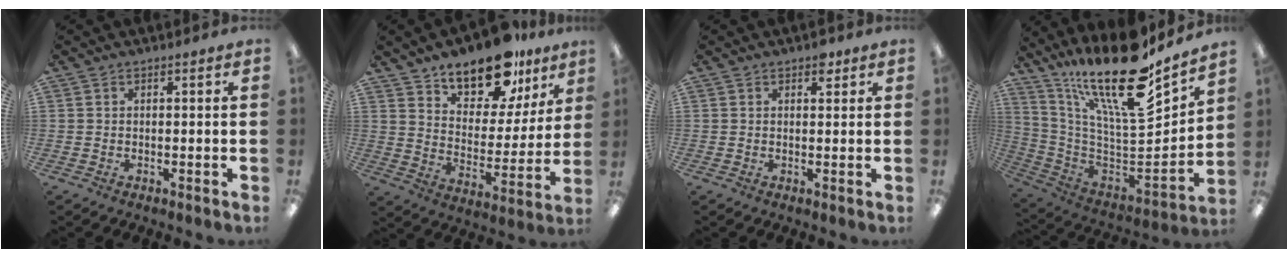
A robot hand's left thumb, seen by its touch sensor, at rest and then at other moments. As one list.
[{"total": 16.4, "force": [13.5, 6.7, 6.5], "torque": [-0.102, -0.098, 0.235]}, {"total": 2.6, "force": [1.6, 1.3, 1.5], "torque": [-0.007, -0.006, 0.022]}, {"total": 24.7, "force": [16.9, 6.9, 16.6], "torque": [-0.269, -0.129, 0.281]}]